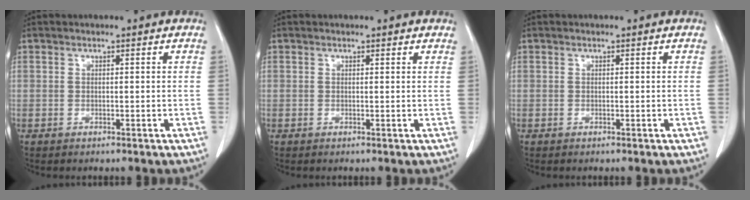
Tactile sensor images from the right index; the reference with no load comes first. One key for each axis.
{"total": 1.0, "fx": 0.9, "fy": 0.3, "fz": 0.3, "tx": -0.009, "ty": 0.002, "tz": 0.006}
{"total": 0.0}